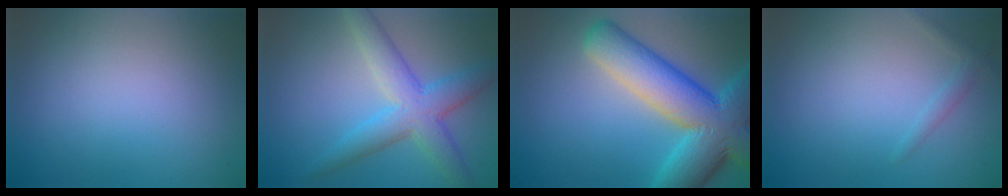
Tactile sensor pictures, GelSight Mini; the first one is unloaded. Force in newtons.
{"total": 5.6, "press": 5.6, "slide": 0.2}
{"total": 11.6, "press": 11.6, "slide": 0.4}
{"total": 1.1, "press": 1.1, "slide": 0.0}